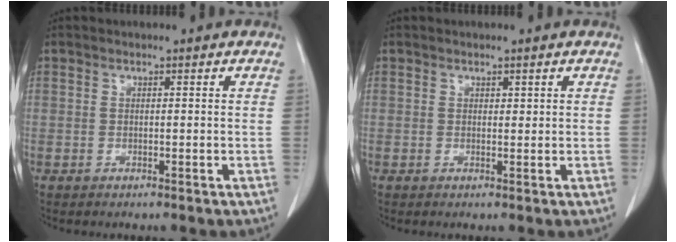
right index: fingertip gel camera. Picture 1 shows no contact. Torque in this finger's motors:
{"motor_torque": [-0.28, 0.15, -0.01, -0.01]}